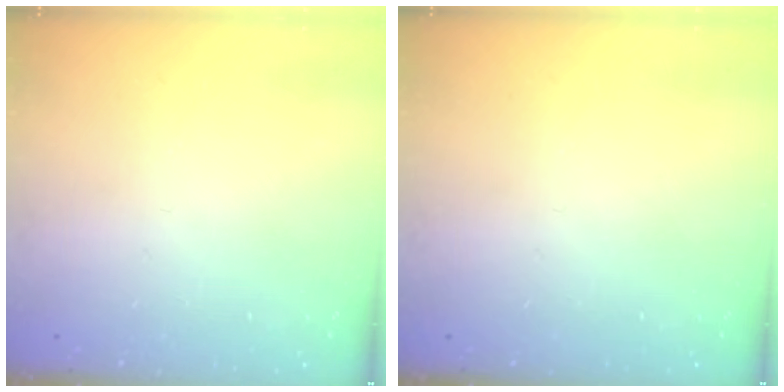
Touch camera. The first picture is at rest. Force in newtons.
{"total": 0.0}